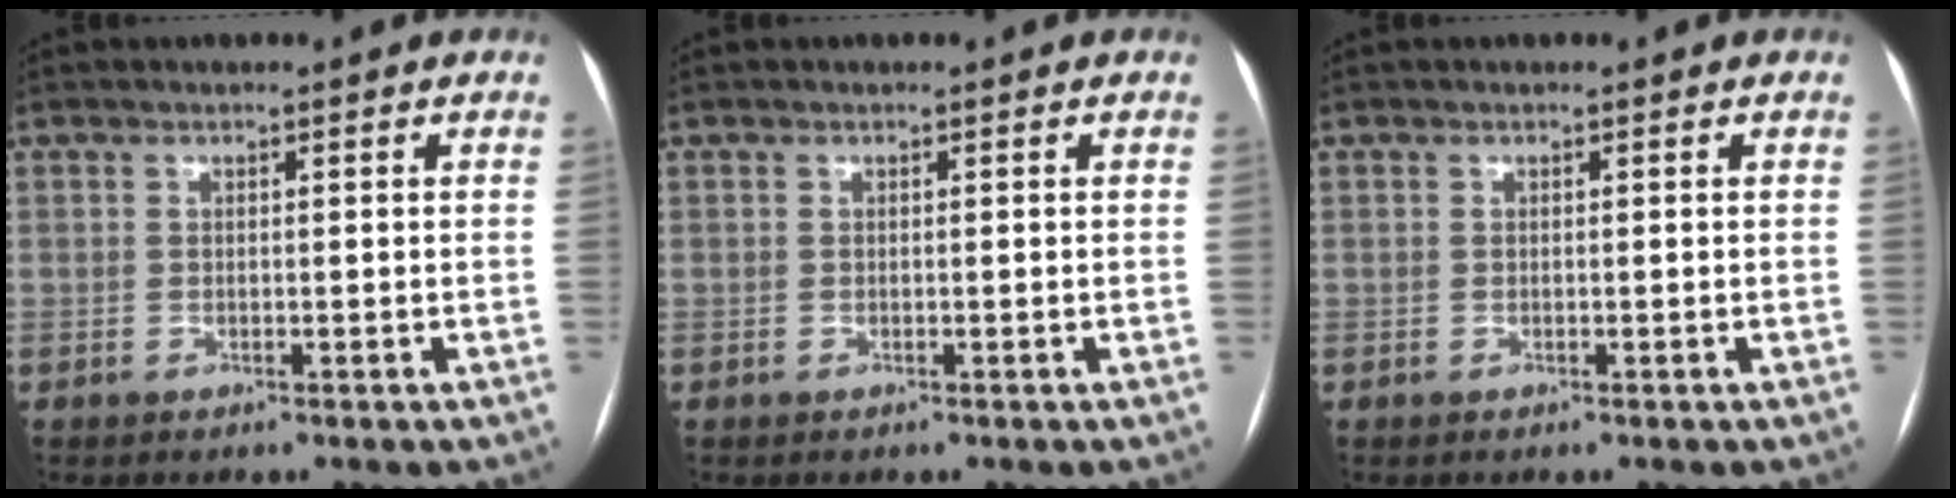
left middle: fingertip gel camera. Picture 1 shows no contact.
{"total": 0.0}
{"total": 0.0}